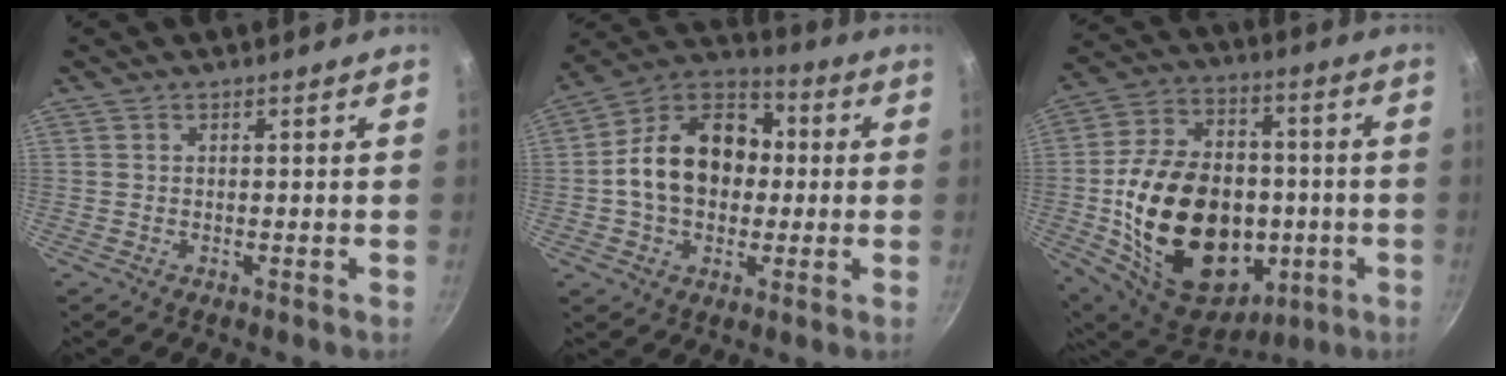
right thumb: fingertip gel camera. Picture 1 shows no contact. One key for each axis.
{"total": 17.3, "fx": 0.1, "fy": 13.0, "fz": 11.5, "tx": -0.159, "ty": 0.039, "tz": -0.017}
{"total": 30.5, "fx": -4.4, "fy": 21.0, "fz": 21.7, "tx": -0.354, "ty": 0.033, "tz": -0.051}